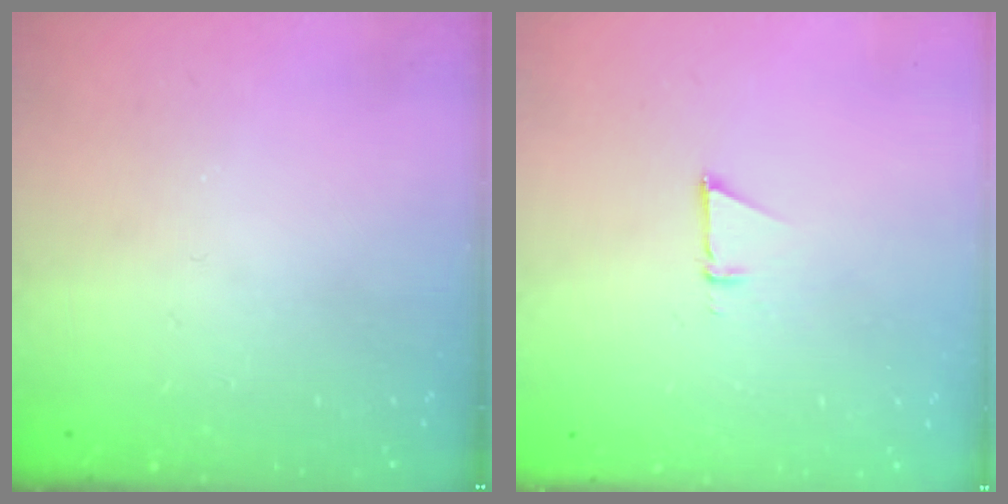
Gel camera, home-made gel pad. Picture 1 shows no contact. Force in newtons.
{"total": 2.6, "press": 2.5, "slide": 0.8}